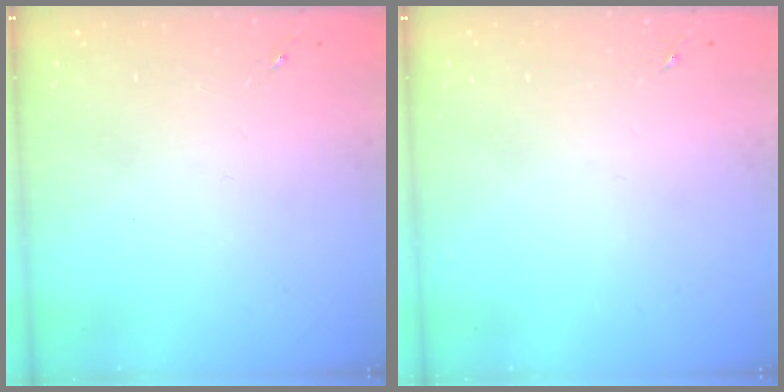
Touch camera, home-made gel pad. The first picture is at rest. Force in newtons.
{"total": 0.0}